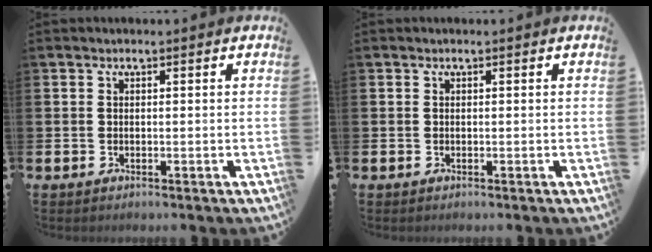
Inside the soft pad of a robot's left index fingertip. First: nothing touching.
{"total": 0.0}